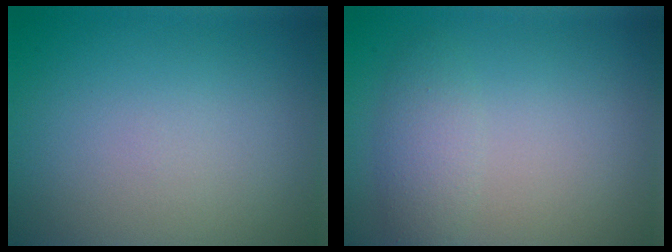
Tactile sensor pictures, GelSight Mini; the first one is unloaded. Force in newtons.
{"total": 2.1, "press": 2.1, "slide": 0.1}